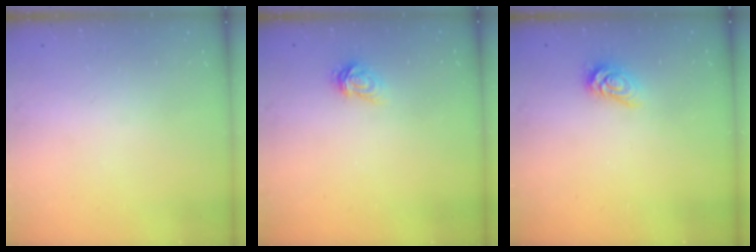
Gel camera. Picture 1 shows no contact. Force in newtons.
{"total": 3.2, "press": 3.2, "slide": 0.3}
{"total": 3.8, "press": 3.8, "slide": 0.4}